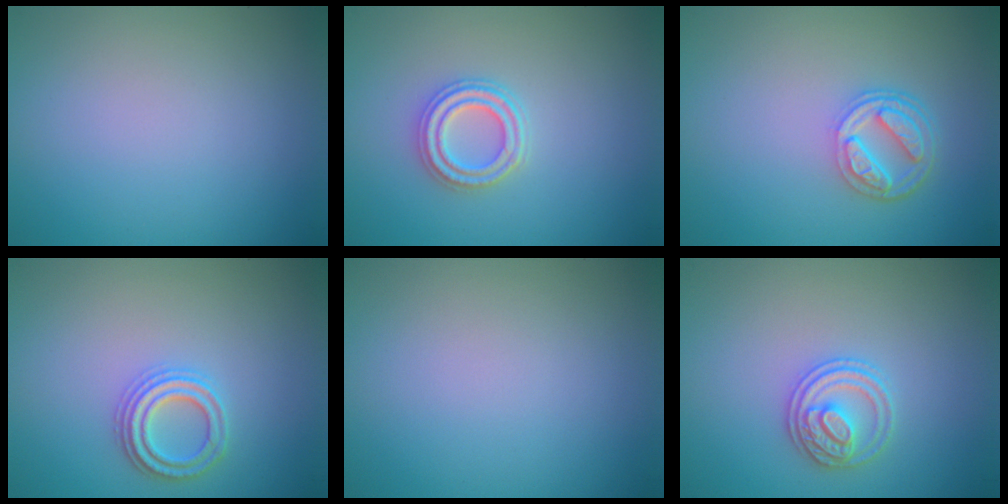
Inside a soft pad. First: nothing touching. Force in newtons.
{"total": 2.7, "press": 2.5, "slide": 0.9}
{"total": 4.0, "press": 3.1, "slide": 2.5}
{"total": 2.5, "press": 2.4, "slide": 0.4}
{"total": 0.0}
{"total": 2.7, "press": 2.6, "slide": 0.5}